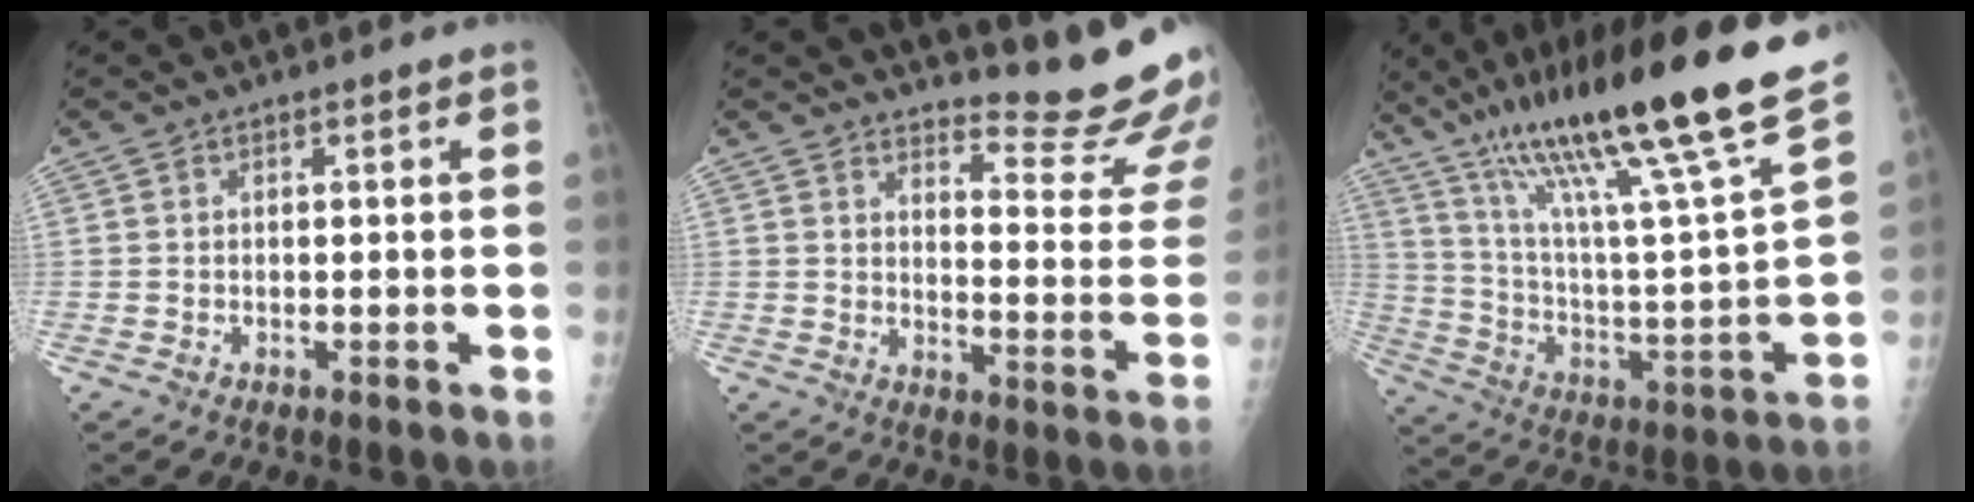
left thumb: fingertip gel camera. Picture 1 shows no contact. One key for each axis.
{"total": 16.5, "fx": 15.1, "fy": 1.7, "fz": 6.3, "tx": -0.055, "ty": -0.185, "tz": 0.176}
{"total": 30.9, "fx": 20.6, "fy": 2.7, "fz": 22.9, "tx": -0.367, "ty": -0.061, "tz": 0.346}